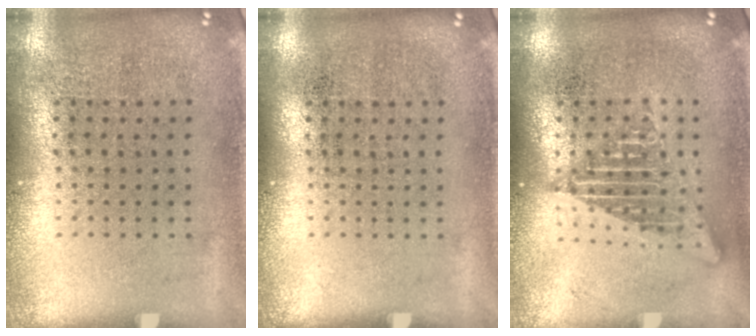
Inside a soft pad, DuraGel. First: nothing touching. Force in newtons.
{"total": 0.0}
{"total": 2.2, "press": 2.2, "slide": 0.2}